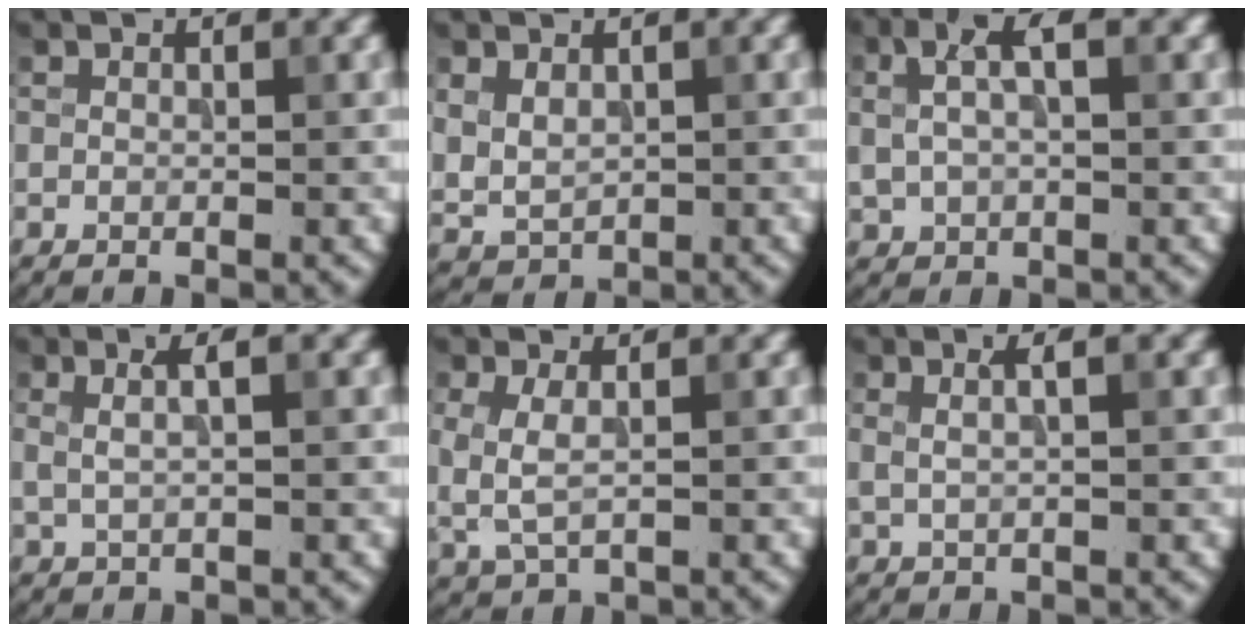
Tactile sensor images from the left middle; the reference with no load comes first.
{"total": 2.6, "force": [0.6, 1.9, 1.6], "torque": [-0.039, -0.003, 0.018]}
{"total": 3.6, "force": [1.0, 1.8, 2.9], "torque": [-0.063, 0.009, 0.019]}
{"total": 2.4, "force": [0.7, 0.7, 2.2], "torque": [-0.037, 0.004, 0.012]}
{"total": 2.9, "force": [0.1, 1.6, 2.5], "torque": [-0.063, -0.003, 0.003]}
{"total": 2.1, "force": [0.7, 0.6, 1.9], "torque": [-0.032, 0.003, 0.011]}